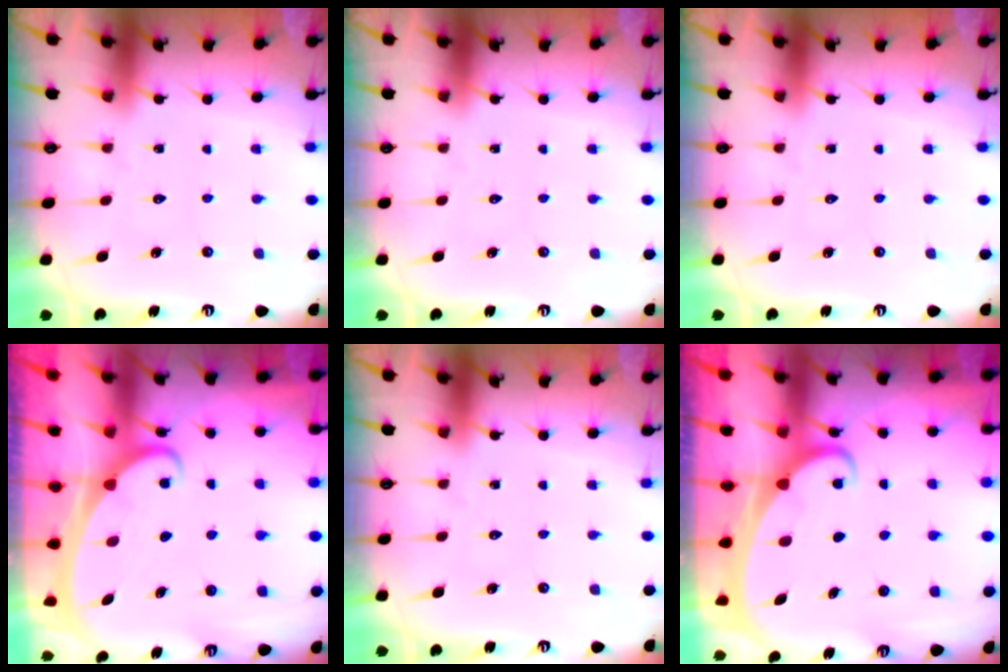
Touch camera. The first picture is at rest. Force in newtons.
{"total": 0.0}
{"total": 0.0}
{"total": 2.3, "press": 2.3, "slide": 0.3}
{"total": 0.0}
{"total": 2.2, "press": 2.2, "slide": 0.3}